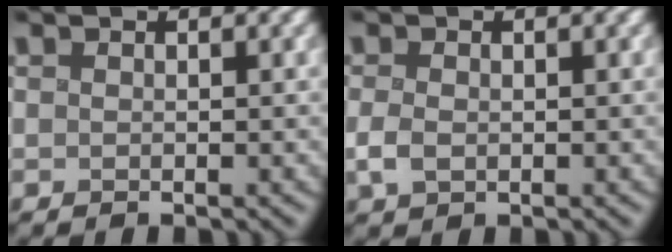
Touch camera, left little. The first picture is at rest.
{"total": 1.7, "force": [-0.4, 1.2, 1.1], "torque": [-0.026, 0.002, -0.005]}